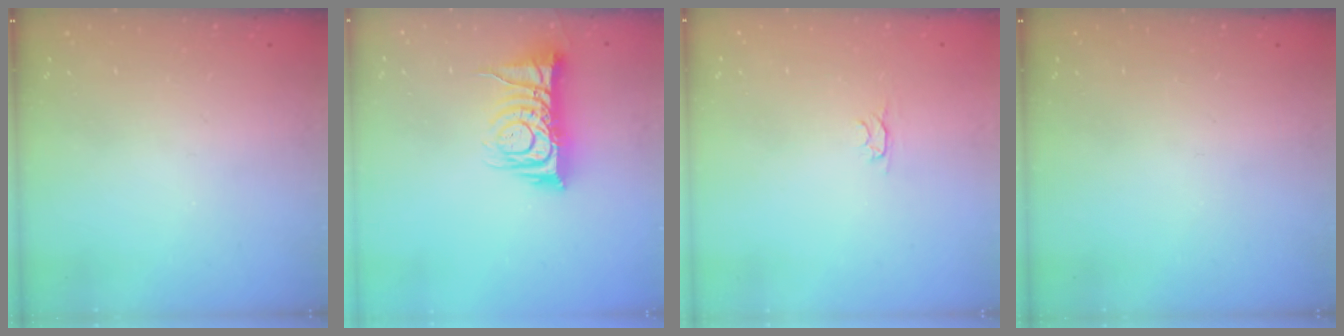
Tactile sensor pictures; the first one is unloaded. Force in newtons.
{"total": 10.8, "press": 10.8, "slide": 0.7}
{"total": 2.4, "press": 2.3, "slide": 0.5}
{"total": 0.0}